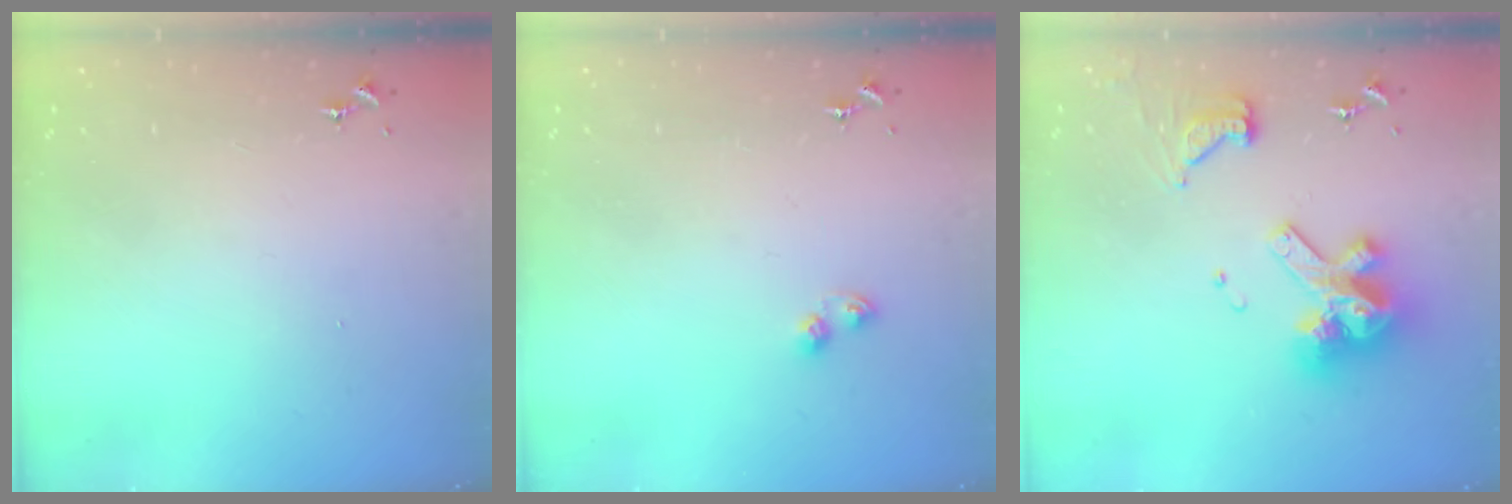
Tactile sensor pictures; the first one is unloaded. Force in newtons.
{"total": 4.6, "press": 4.6, "slide": 0.4}
{"total": 20.0, "press": 19.8, "slide": 2.3}